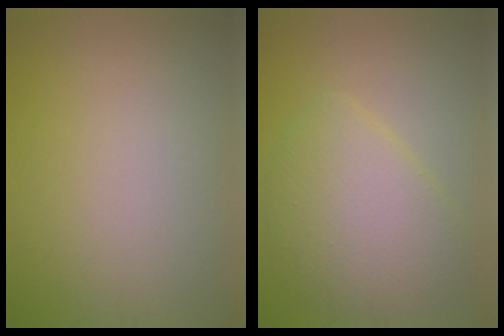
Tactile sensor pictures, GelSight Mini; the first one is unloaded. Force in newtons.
{"total": 5.8, "press": 5.8, "slide": 0.4}